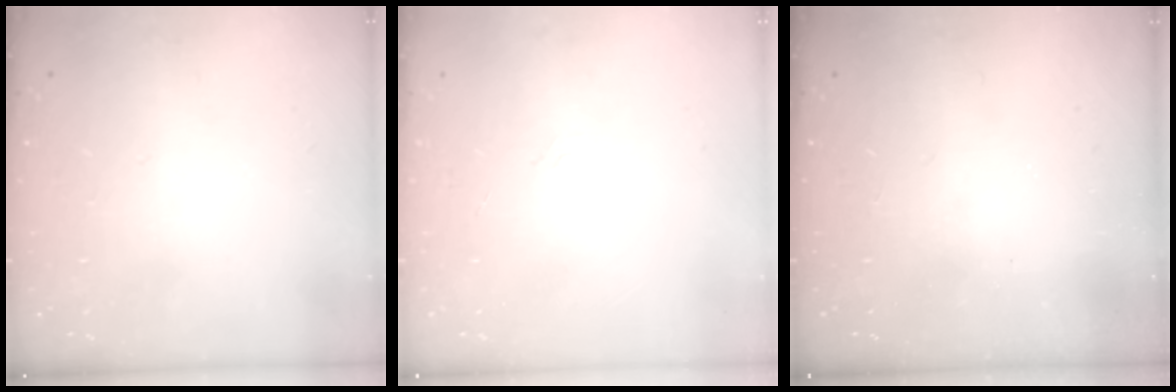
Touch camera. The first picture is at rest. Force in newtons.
{"total": 2.2, "press": 2.0, "slide": 1.1}
{"total": 2.6, "press": 2.4, "slide": 0.8}